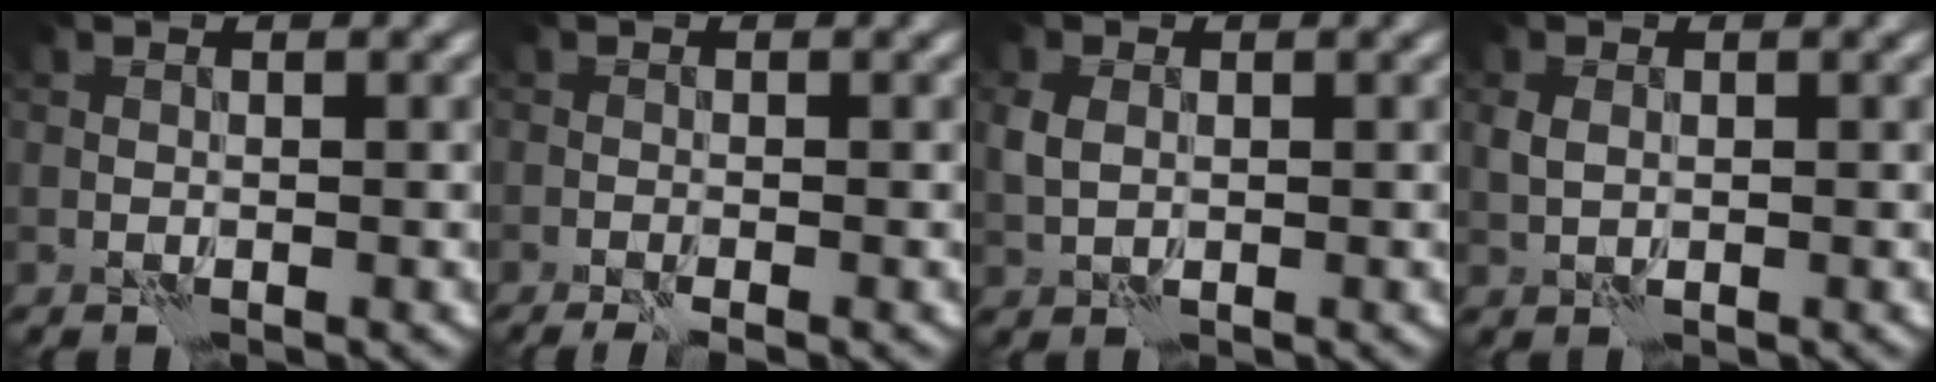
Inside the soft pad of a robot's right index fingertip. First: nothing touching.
{"total": 2.1, "force": [-1.5, 0.2, 1.5], "torque": [-0.040, 0.000, -0.025]}
{"total": 2.1, "force": [0.3, 1.5, 1.3], "torque": [-0.035, 0.001, 0.002]}
{"total": 1.3, "force": [0.3, 0.9, 0.9], "torque": [-0.024, 0.001, 0.003]}